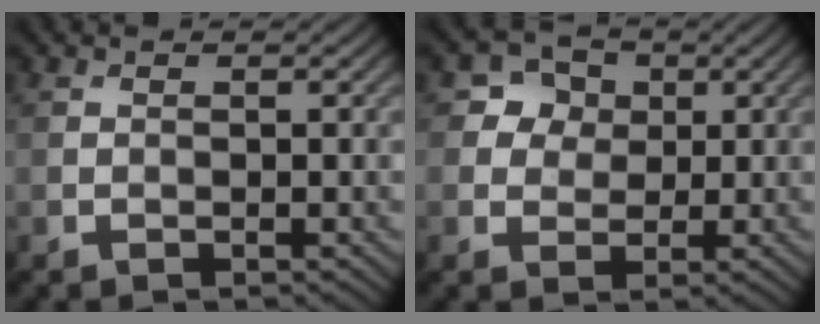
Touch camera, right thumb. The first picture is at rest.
{"total": 4.2, "force": [1.3, 3.8, 1.4], "torque": [-0.036, -0.001, 0.014]}